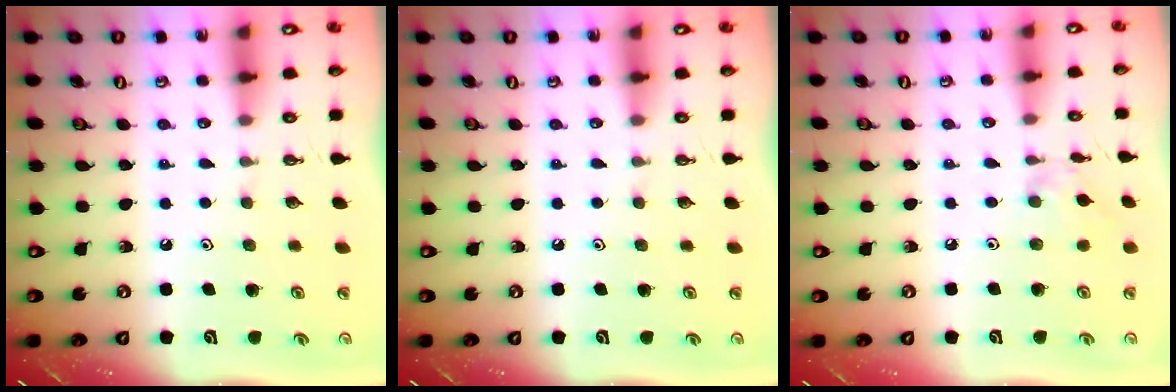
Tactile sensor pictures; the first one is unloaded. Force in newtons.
{"total": 0.0}
{"total": 4.2, "press": 4.2, "slide": 0.5}